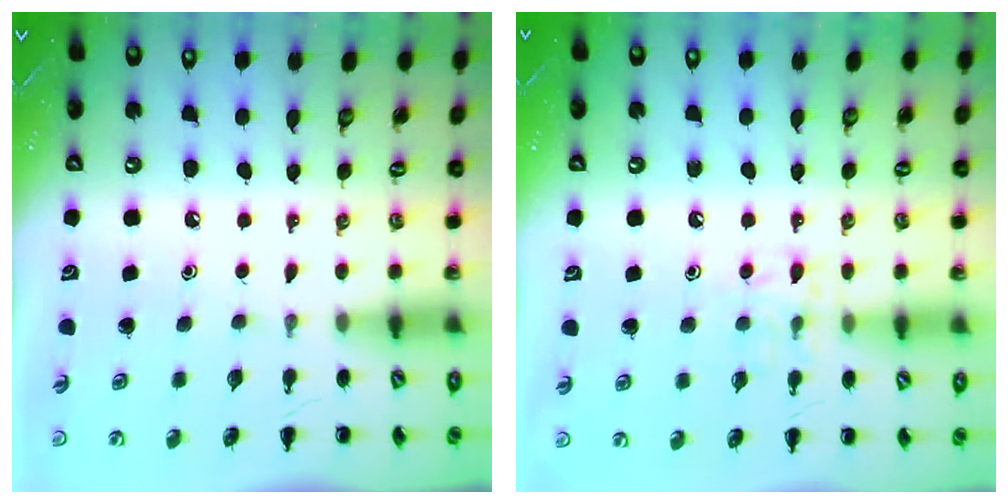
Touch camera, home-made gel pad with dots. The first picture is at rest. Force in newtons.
{"total": 7.6, "press": 7.5, "slide": 1.0}